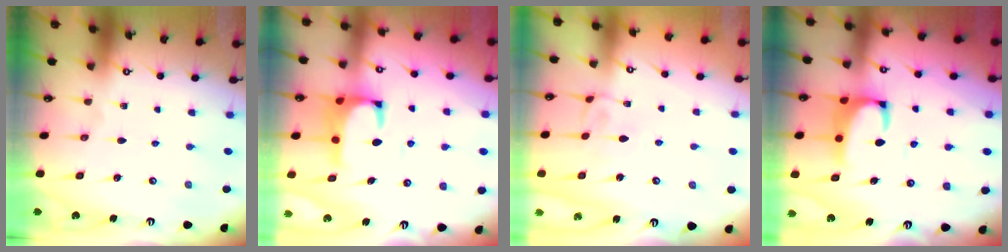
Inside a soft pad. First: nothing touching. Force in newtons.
{"total": 3.9, "press": 3.7, "slide": 1.0}
{"total": 3.9, "press": 3.9, "slide": 0.1}
{"total": 2.7, "press": 2.5, "slide": 1.1}